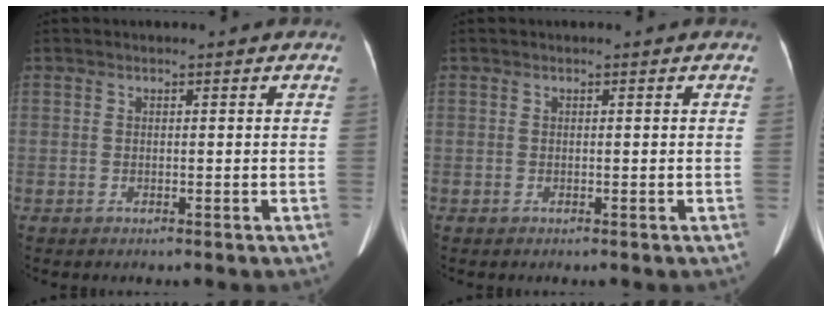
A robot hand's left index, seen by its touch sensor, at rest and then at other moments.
{"total": 0.0}